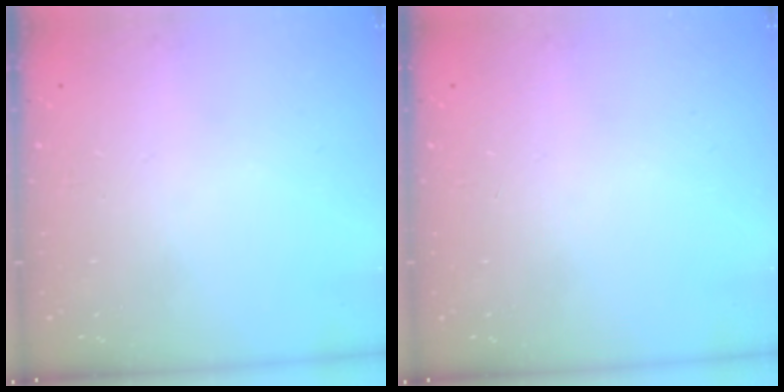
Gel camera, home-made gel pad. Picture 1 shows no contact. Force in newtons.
{"total": 0.0}